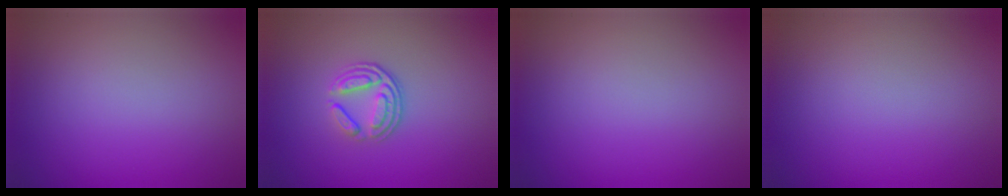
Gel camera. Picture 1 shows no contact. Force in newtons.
{"total": 3.4, "press": 2.5, "slide": 2.3}
{"total": 0.0}
{"total": 0.0}